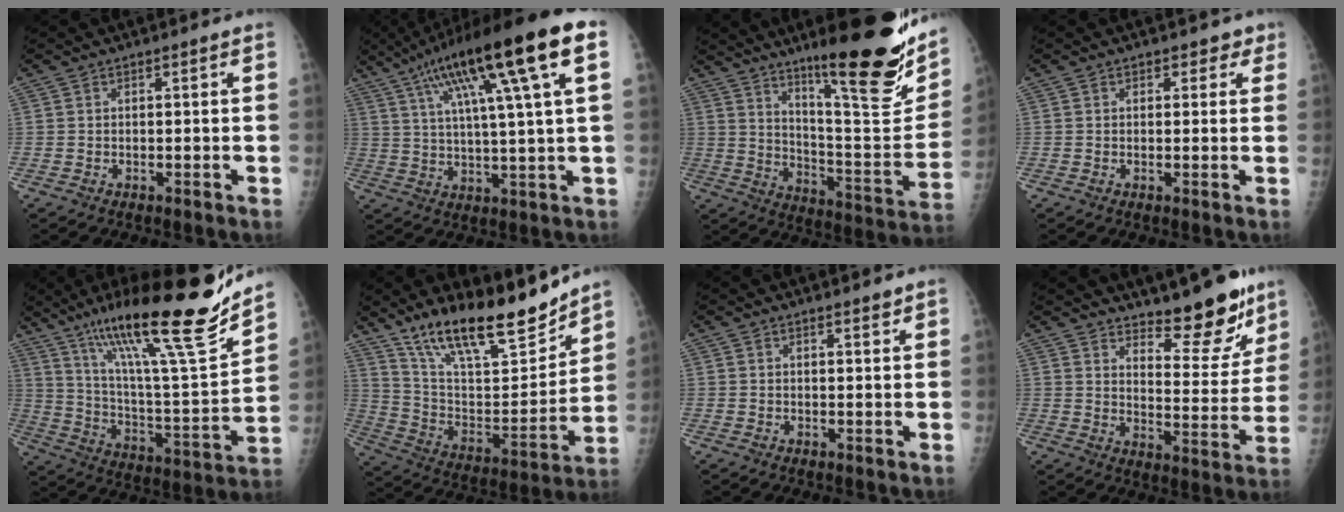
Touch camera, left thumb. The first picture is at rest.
{"total": 20.4, "force": [9.1, 2.4, 18.1], "torque": [-0.299, 0.010, 0.144]}
{"total": 24.4, "force": [15.5, 4.3, 18.4], "torque": [-0.240, -0.088, 0.249]}
{"total": 2.4, "force": [1.4, 1.9, 0.8], "torque": [0.021, -0.003, 0.010]}
{"total": 27.3, "force": [19.3, 3.4, 19.1], "torque": [-0.290, -0.070, 0.327]}
{"total": 22.6, "force": [17.5, 6.5, 12.7], "torque": [-0.177, -0.085, 0.304]}
{"total": 1.5, "force": [1.3, 0.4, 0.6], "torque": [-0.002, -0.009, 0.019]}
{"total": 13.5, "force": [11.0, 4.4, 6.6], "torque": [-0.046, -0.096, 0.162]}